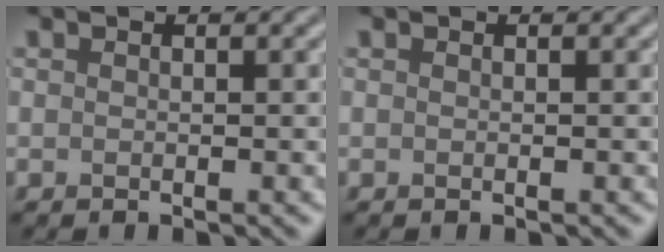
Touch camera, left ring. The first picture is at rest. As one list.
[{"total": 0.0}]